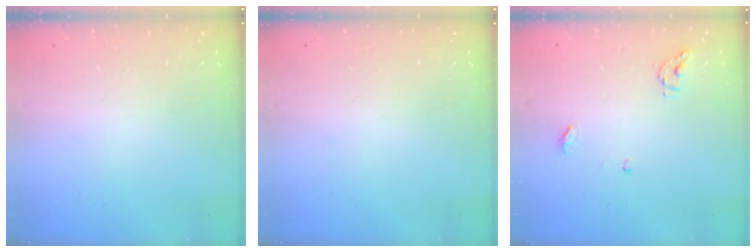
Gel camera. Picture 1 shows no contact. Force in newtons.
{"total": 0.0}
{"total": 5.0, "press": 5.0, "slide": 0.5}